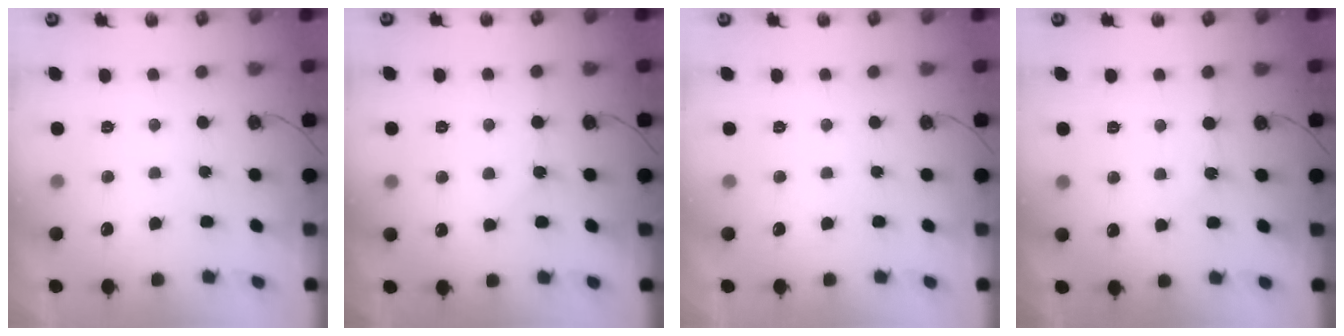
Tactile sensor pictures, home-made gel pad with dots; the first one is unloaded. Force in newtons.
{"total": 5.4, "press": 5.4, "slide": 1.0}
{"total": 0.0}
{"total": 1.8, "press": 1.7, "slide": 0.4}